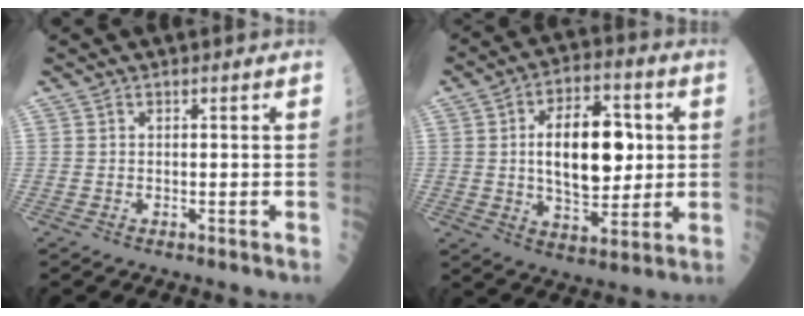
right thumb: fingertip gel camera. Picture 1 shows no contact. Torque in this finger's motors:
{"motor_torque": [1.82, 2.14, 0.71, -0.49, 0.40]}